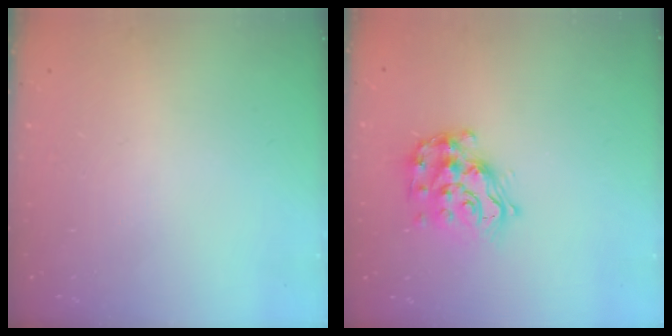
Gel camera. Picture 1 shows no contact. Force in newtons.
{"total": 14.1, "press": 14.1, "slide": 1.1}